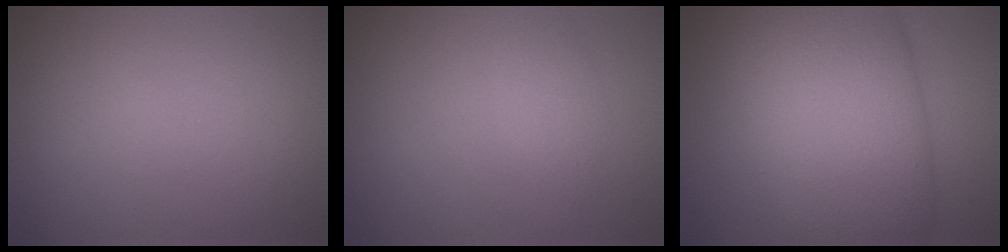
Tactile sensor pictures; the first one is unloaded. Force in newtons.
{"total": 1.6, "press": 1.6, "slide": 0.1}
{"total": 14.6, "press": 14.6, "slide": 0.4}